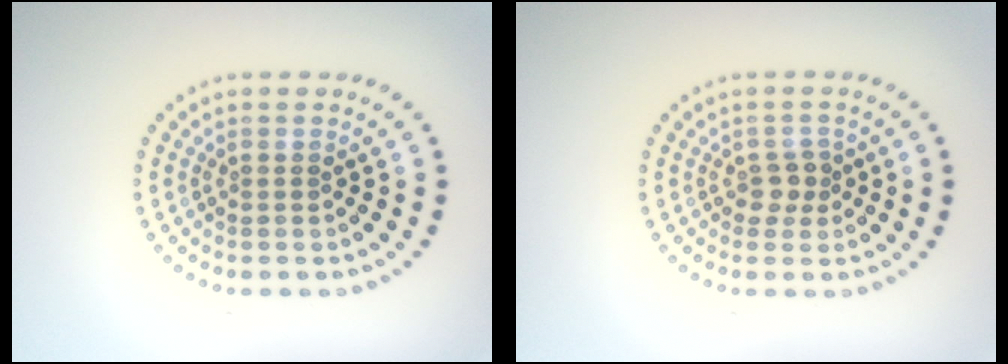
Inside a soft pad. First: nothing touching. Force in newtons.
{"total": 1.7, "press": 1.5, "slide": 0.8}